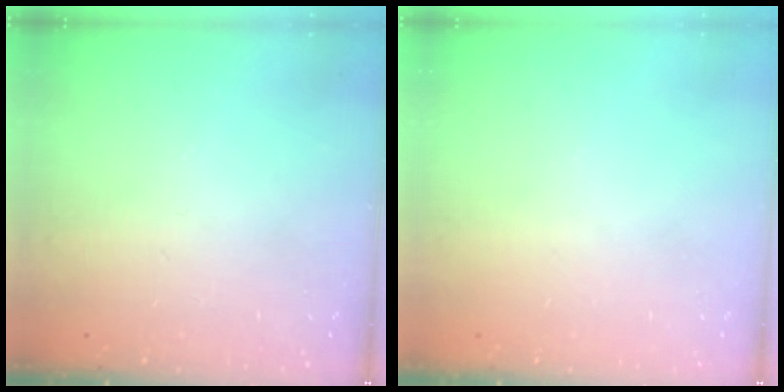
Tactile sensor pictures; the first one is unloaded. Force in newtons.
{"total": 0.0}